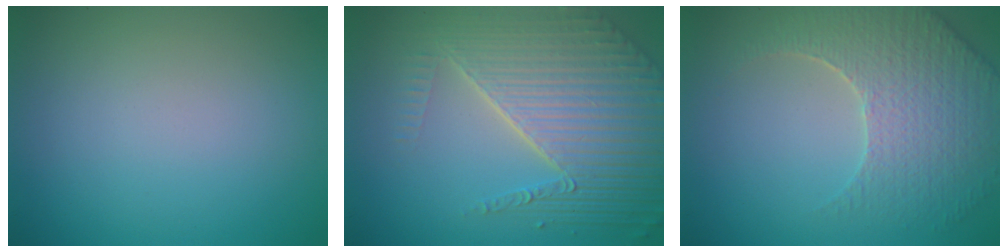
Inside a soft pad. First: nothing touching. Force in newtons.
{"total": 8.6, "press": 5.7, "slide": 6.5}
{"total": 5.0, "press": 4.6, "slide": 1.9}